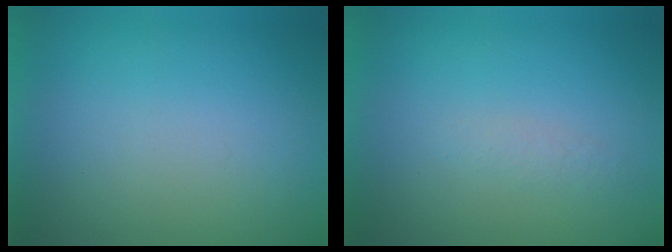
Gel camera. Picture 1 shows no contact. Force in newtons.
{"total": 1.3}